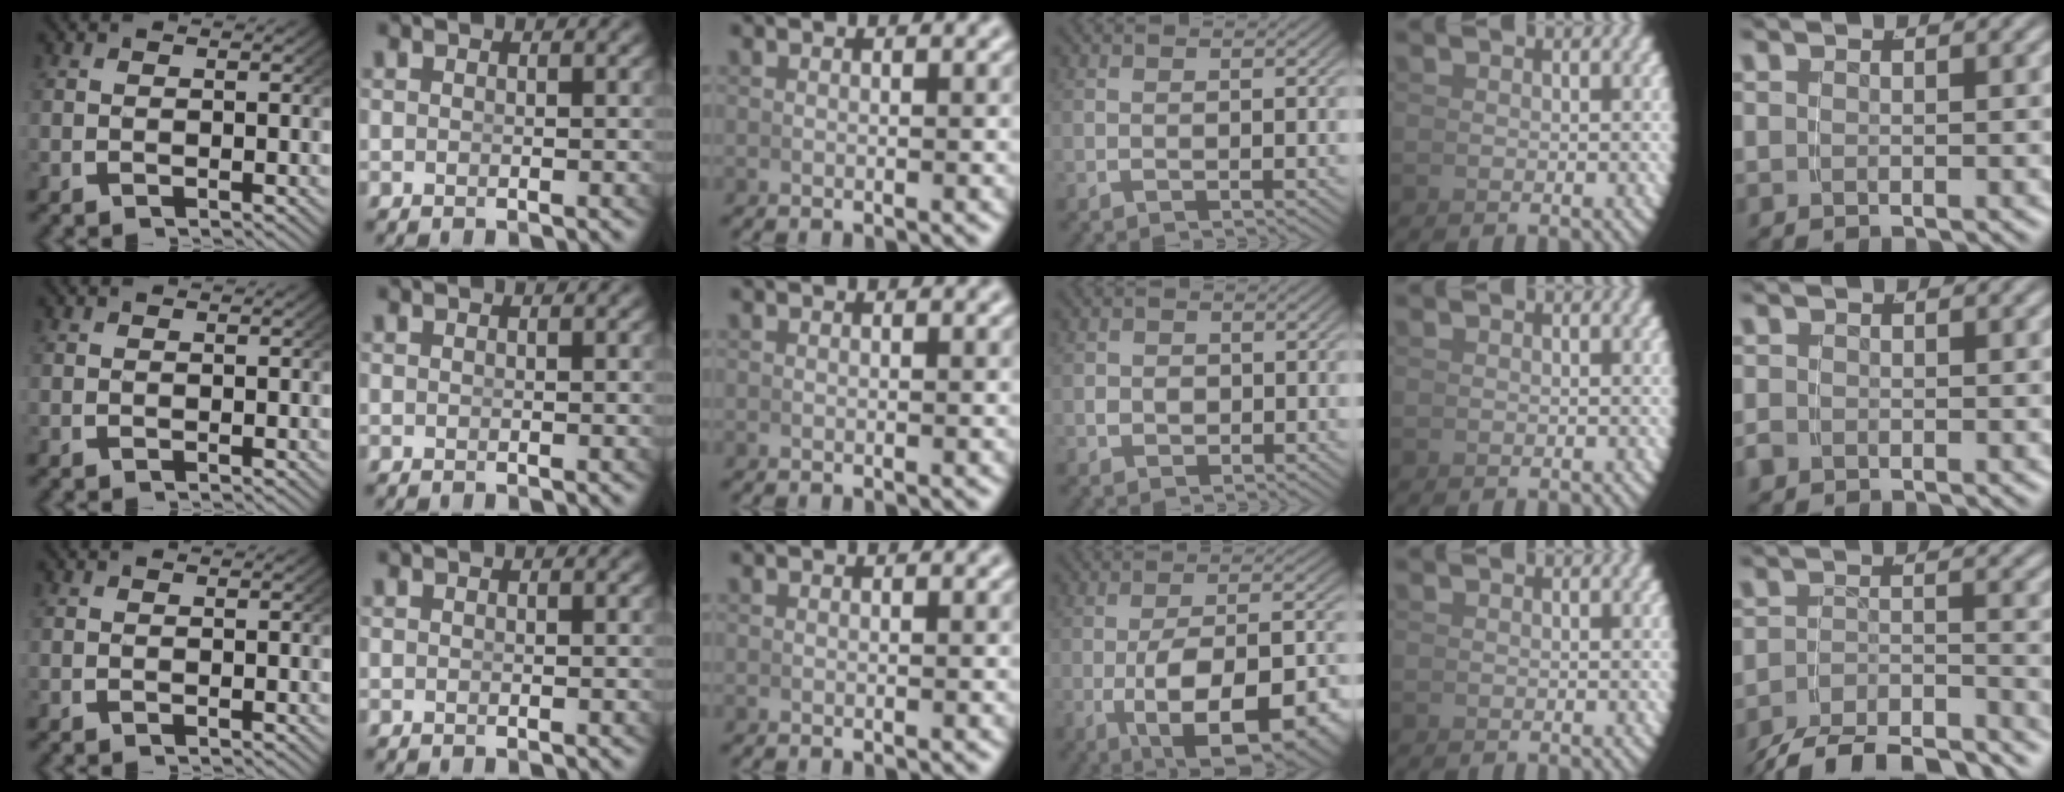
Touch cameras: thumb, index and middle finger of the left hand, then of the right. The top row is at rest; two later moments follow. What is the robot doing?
{"motion": "grasp_and_lifting", "object": "calculator"}